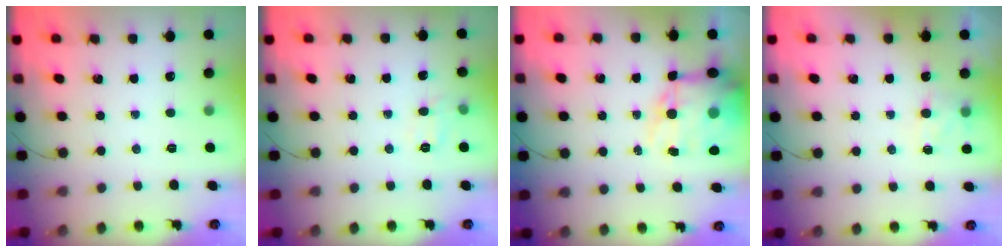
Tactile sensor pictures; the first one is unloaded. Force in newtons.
{"total": 7.7, "press": 7.6, "slide": 1.6}
{"total": 14.3, "press": 14.0, "slide": 3.2}
{"total": 6.3, "press": 6.1, "slide": 1.6}